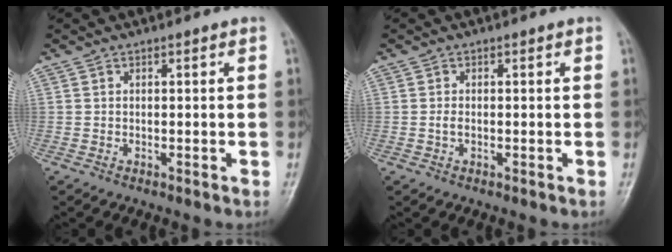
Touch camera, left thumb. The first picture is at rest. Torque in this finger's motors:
{"motor_torque": [-0.13, 0.14, 0.32, 0.10, 0.01]}